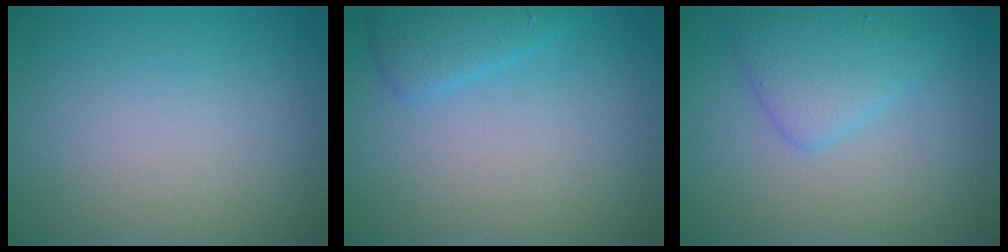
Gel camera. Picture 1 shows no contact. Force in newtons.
{"total": 2.2, "press": 2.2, "slide": 0.2}
{"total": 3.1, "press": 3.1, "slide": 0.3}